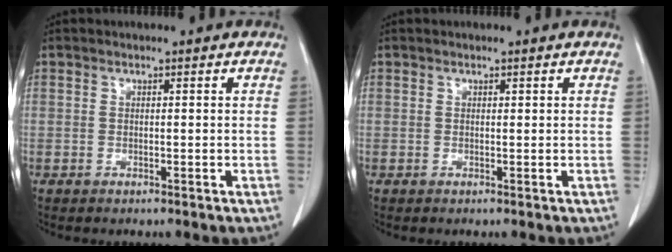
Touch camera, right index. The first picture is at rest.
{"total": 0.0}